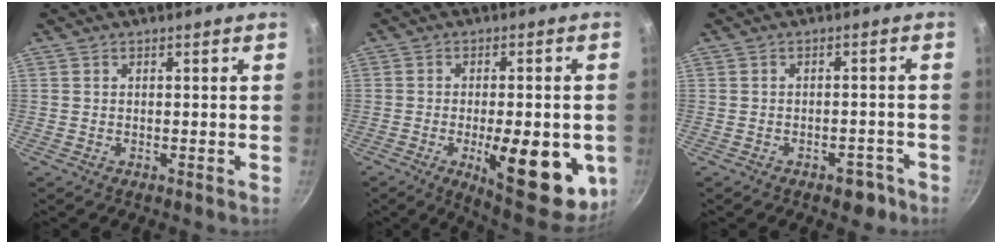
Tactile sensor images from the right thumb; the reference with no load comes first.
{"total": 18.4, "force": [-4.8, 6.8, 16.4], "torque": [-0.183, -0.015, -0.048]}
{"total": 3.6, "force": [-2.4, 1.9, 1.8], "torque": [-0.009, 0.018, -0.029]}